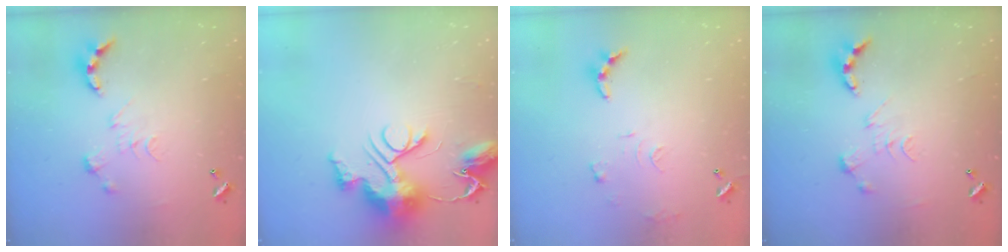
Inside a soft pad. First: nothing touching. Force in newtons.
{"total": 12.5, "press": 12.4, "slide": 1.2}
{"total": 9.3, "press": 9.3, "slide": 0.6}
{"total": 0.0}